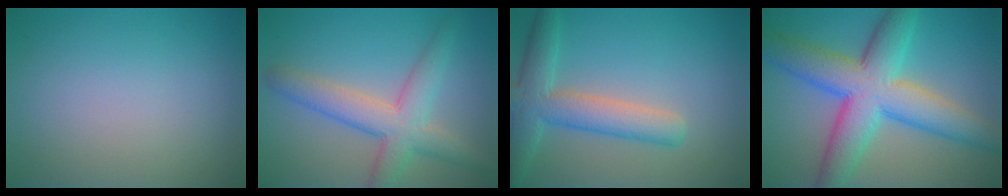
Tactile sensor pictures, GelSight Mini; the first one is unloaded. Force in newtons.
{"total": 5.4, "press": 5.4, "slide": 0.3}
{"total": 5.2, "press": 5.2, "slide": 0.3}
{"total": 9.9, "press": 9.9, "slide": 0.4}